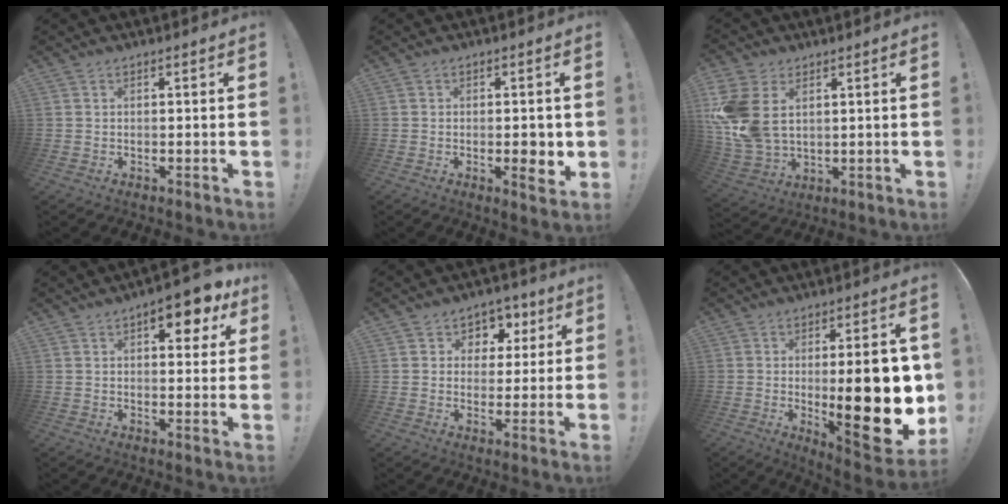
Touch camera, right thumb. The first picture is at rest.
{"total": 4.5, "force": [-0.4, 1.8, 4.1], "torque": [-0.044, -0.001, -0.006]}
{"total": 14.3, "force": [3.7, 10.2, 9.2], "torque": [-0.192, -0.016, 0.073]}
{"total": 9.6, "force": [4.7, 4.0, 7.4], "torque": [-0.078, -0.022, 0.072]}
{"total": 6.6, "force": [2.2, 6.0, 1.4], "torque": [-0.013, -0.013, 0.044]}
{"total": 24.2, "force": [-1.2, 8.2, 22.7], "torque": [-0.304, -0.021, -0.004]}